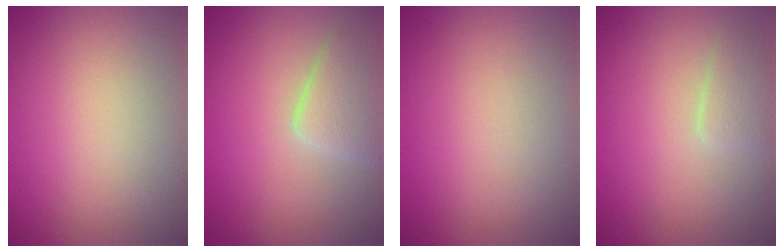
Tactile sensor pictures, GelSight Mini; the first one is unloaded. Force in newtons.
{"total": 3.7, "press": 3.7, "slide": 0.3}
{"total": 0.0}
{"total": 1.7, "press": 1.7, "slide": 0.1}